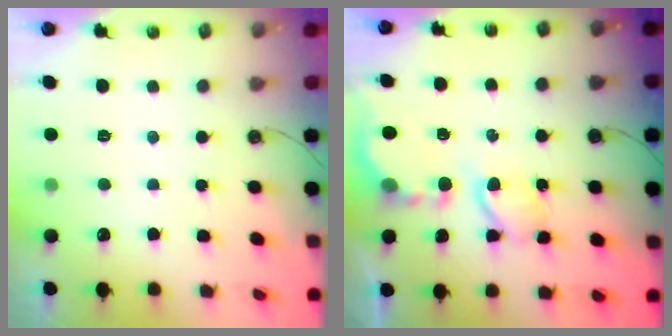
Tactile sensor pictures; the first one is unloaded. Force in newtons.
{"total": 8.2, "press": 8.2, "slide": 0.7}